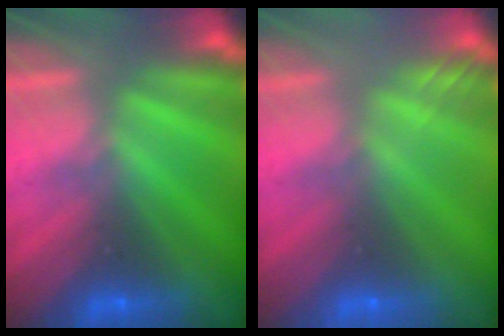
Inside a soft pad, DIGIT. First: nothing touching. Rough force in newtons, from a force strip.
{"total": 2.0}